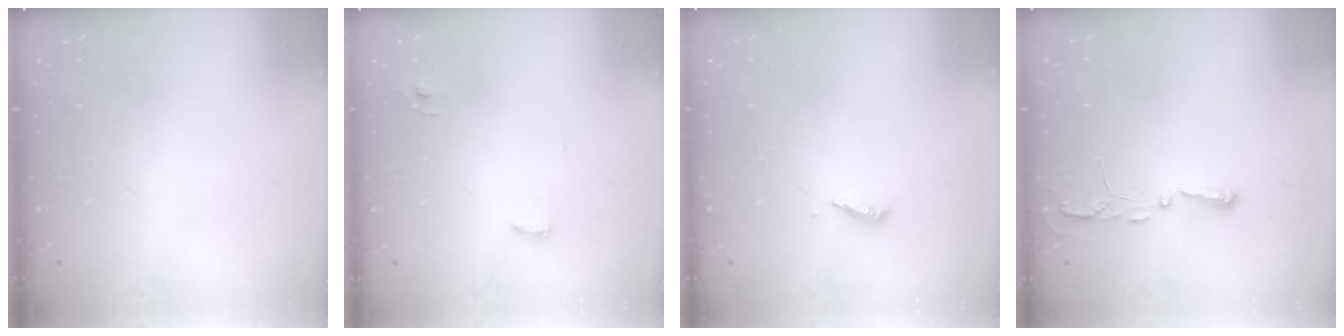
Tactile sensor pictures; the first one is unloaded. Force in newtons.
{"total": 4.1, "press": 3.5, "slide": 2.2}
{"total": 2.0, "press": 2.0, "slide": 0.2}
{"total": 3.5, "press": 3.5, "slide": 0.5}